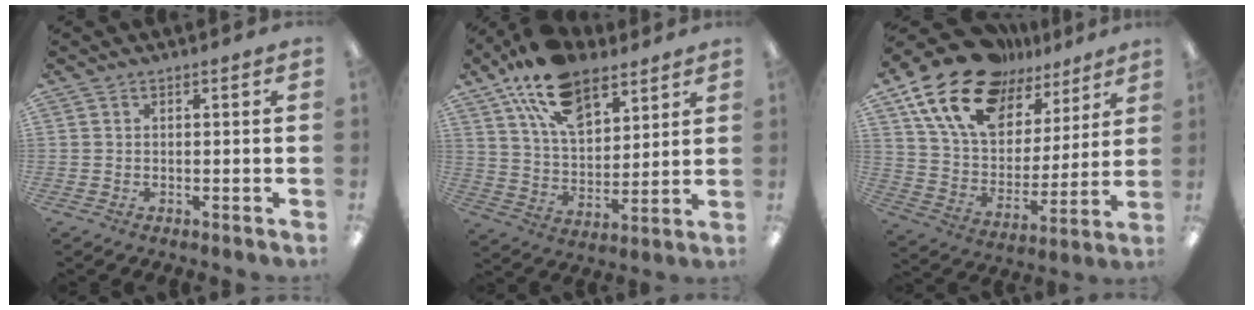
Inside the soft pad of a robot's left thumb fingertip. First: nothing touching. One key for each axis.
{"total": 17.8, "fx": 11.3, "fy": 9.5, "fz": 9.9, "tx": -0.177, "ty": -0.045, "tz": 0.206}
{"total": 20.3, "fx": 14.1, "fy": 10.9, "fz": 9.8, "tx": -0.194, "ty": -0.077, "tz": 0.258}